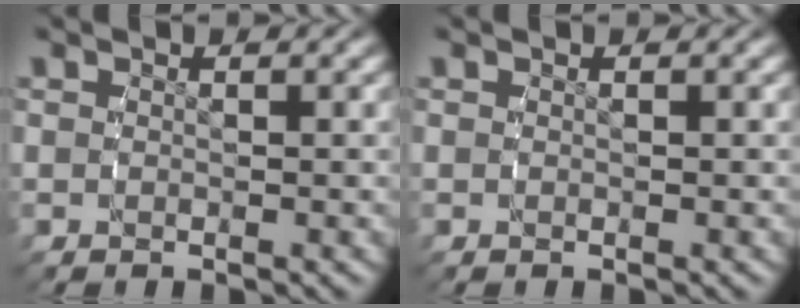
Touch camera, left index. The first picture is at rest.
{"total": 0.0}